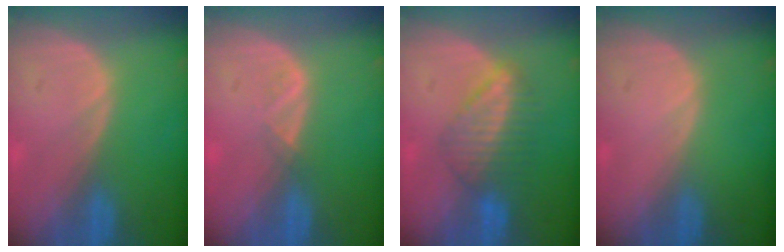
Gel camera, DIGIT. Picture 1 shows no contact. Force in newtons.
{"total": 1.3, "press": 1.2, "slide": 0.7}
{"total": 6.4, "press": 6.0, "slide": 2.0}
{"total": 0.0}